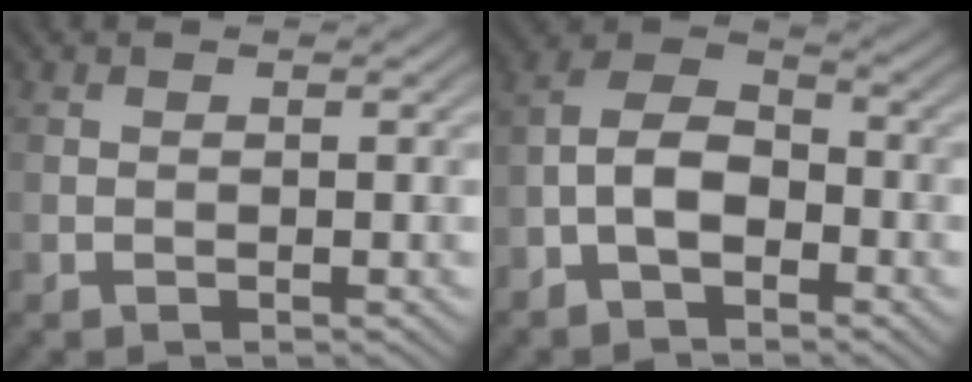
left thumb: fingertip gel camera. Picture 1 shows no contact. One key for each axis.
{"total": 6.0, "fx": -2.8, "fy": 3.3, "fz": 4.2, "tx": -0.082, "ty": 0.014, "tz": -0.066}